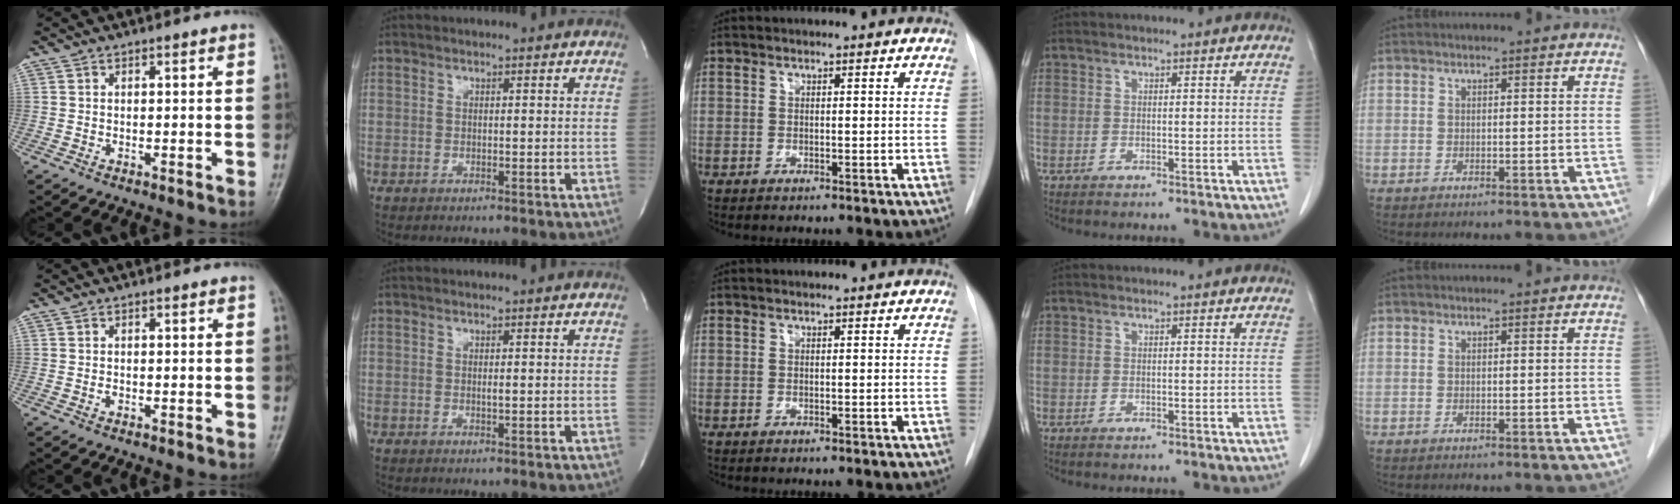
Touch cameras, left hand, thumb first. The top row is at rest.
{"thumb": {"total": 0.7, "force": [0.1, 0.5, 0.5], "torque": [-0.005, 0.001, 0.001]}, "index": {"total": 0.5, "force": [0.1, 0.0, 0.5], "torque": [-0.013, -0.002, 0.001]}}